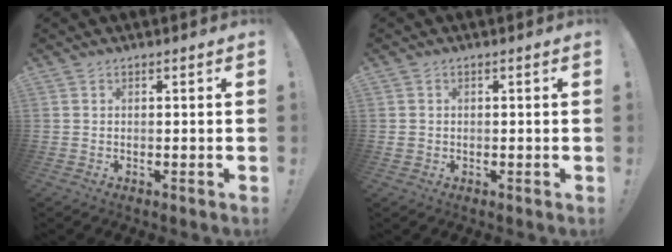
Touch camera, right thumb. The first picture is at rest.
{"total": 1.1, "force": [0.0, 1.1, 0.4], "torque": [-0.007, 0.003, 0.000]}